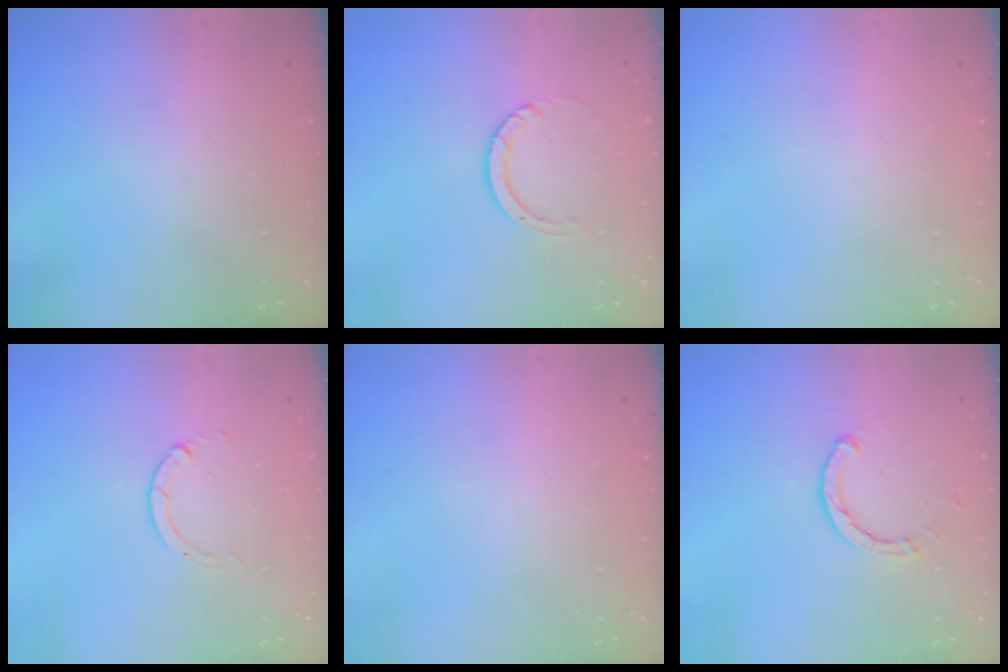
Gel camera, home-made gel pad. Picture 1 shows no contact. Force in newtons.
{"total": 4.0, "press": 4.0, "slide": 0.2}
{"total": 0.0}
{"total": 0.0}
{"total": 0.0}
{"total": 2.6, "press": 2.6, "slide": 0.1}